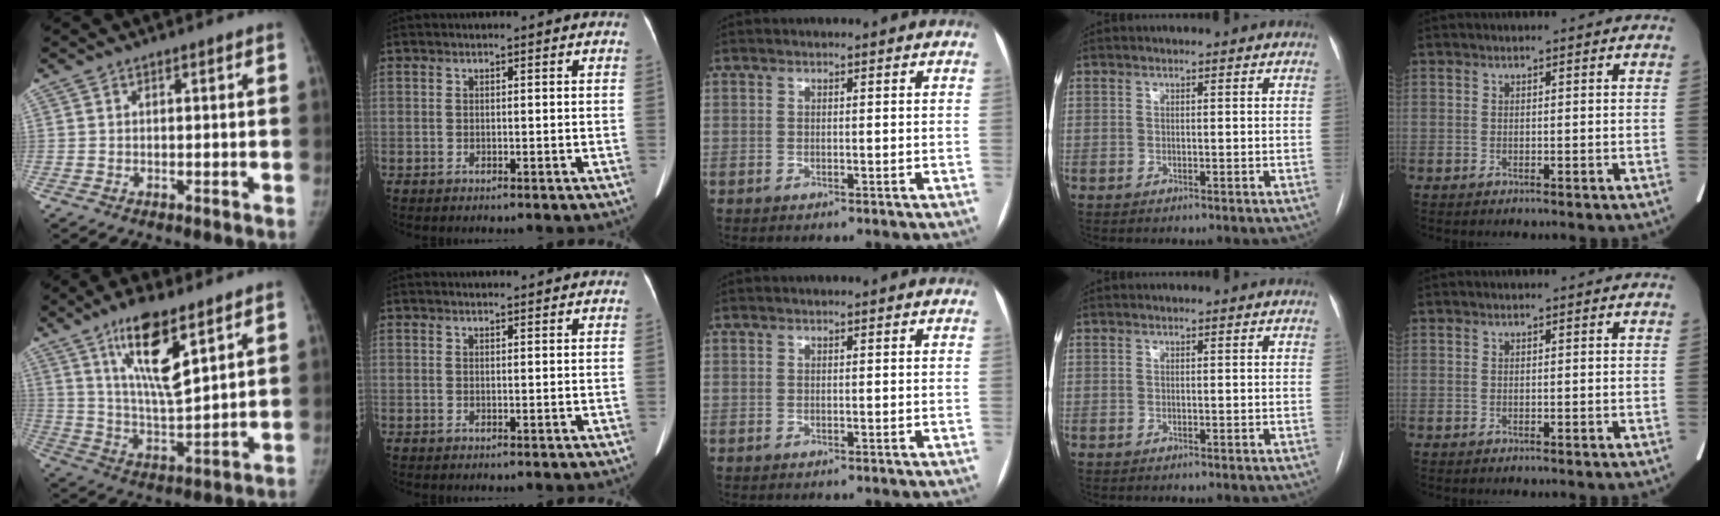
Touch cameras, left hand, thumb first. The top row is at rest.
{"thumb": {"total": 13.9, "force": [7.8, 4.0, 10.8], "torque": [-0.178, -0.045, 0.148]}, "index": {"total": 4.6, "force": [4.4, 0.3, 1.0], "torque": [-0.015, 0.020, 0.049]}}